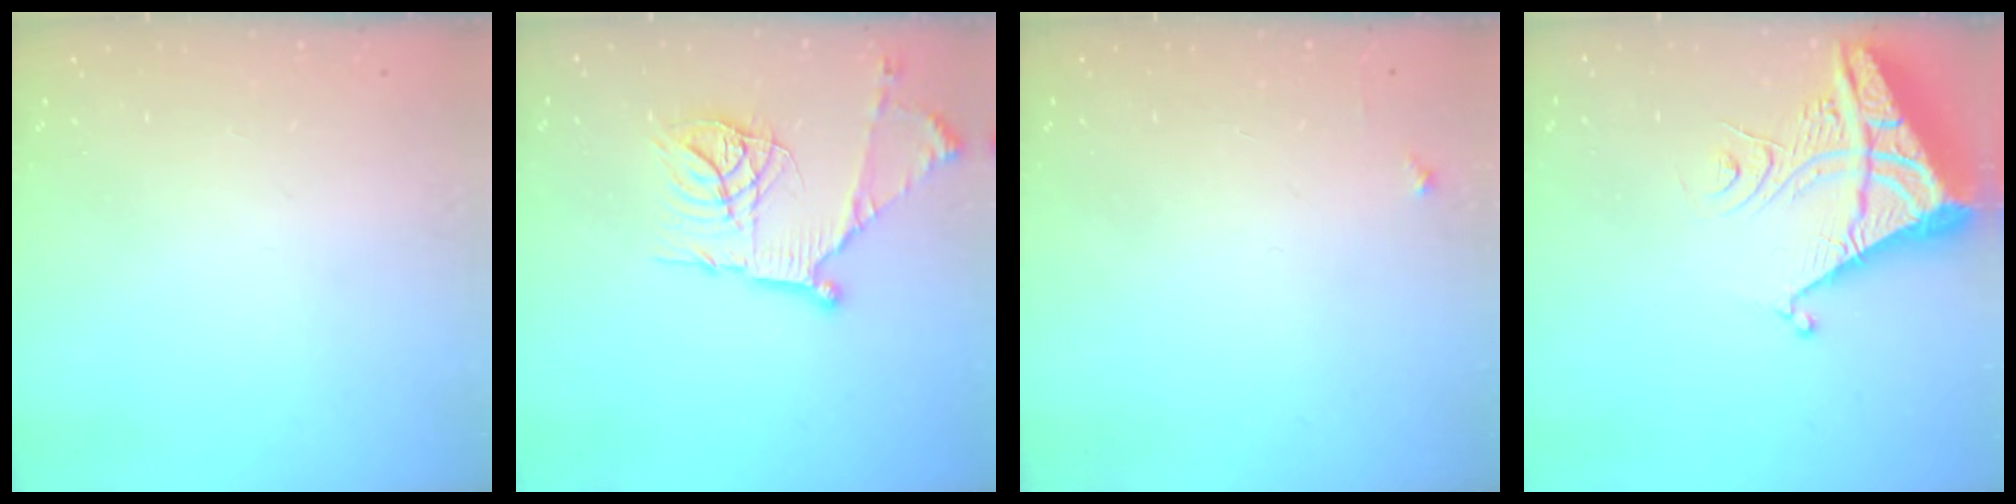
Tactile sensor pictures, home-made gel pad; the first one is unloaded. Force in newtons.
{"total": 18.9, "press": 18.8, "slide": 1.9}
{"total": 4.7, "press": 4.6, "slide": 0.5}
{"total": 8.5, "press": 8.4, "slide": 0.9}